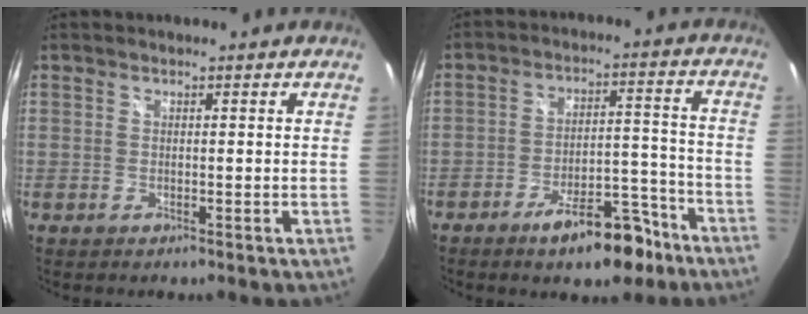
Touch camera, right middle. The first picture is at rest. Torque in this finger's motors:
{"motor_torque": [1.10, -1.04, 0.80, 0.20]}